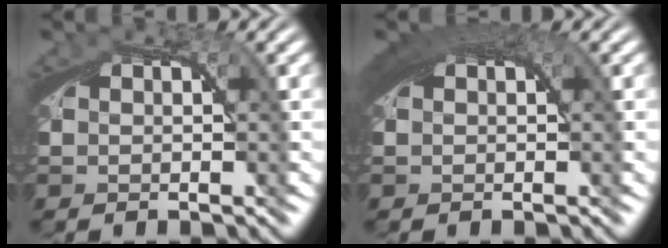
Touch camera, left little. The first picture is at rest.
{"total": 3.7, "force": [1.6, 1.3, 3.1], "torque": [-0.043, 0.013, 0.022]}